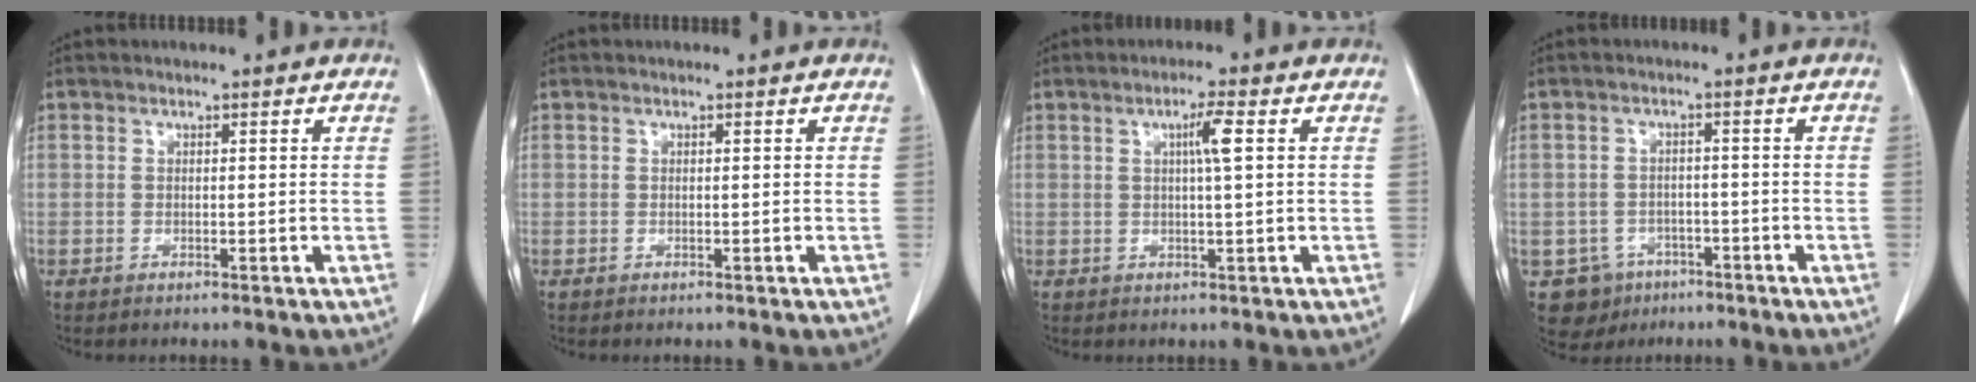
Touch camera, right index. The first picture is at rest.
{"total": 0.0}
{"total": 3.4, "force": [0.9, -0.3, 3.3], "torque": [-0.057, 0.002, 0.014]}
{"total": 5.7, "force": [-3.1, 4.7, 0.5], "torque": [-0.006, 0.009, -0.041]}